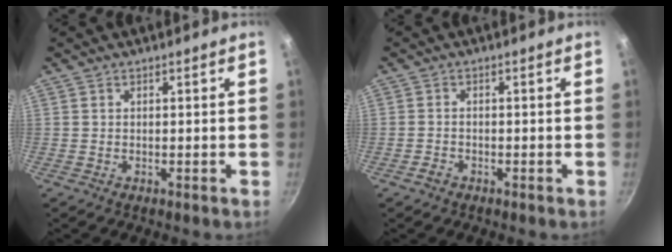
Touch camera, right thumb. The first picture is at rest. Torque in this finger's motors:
{"motor_torque": [-0.30, 0.04, -0.33, 0.19, -0.02]}